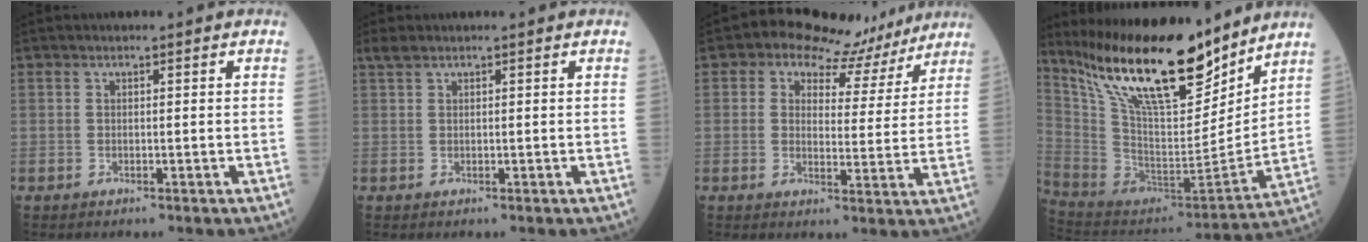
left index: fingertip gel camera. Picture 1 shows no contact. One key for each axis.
{"total": 1.7, "fx": 1.4, "fy": 0.6, "fz": 0.9, "tx": -0.022, "ty": 0.017, "tz": 0.027}
{"total": 10.0, "fx": 8.0, "fy": 5.3, "fz": 2.9, "tx": -0.030, "ty": 0.013, "tz": 0.086}
{"total": 23.6, "fx": 18.0, "fy": 5.6, "fz": 14.2, "tx": -0.250, "ty": -0.017, "tz": 0.319}